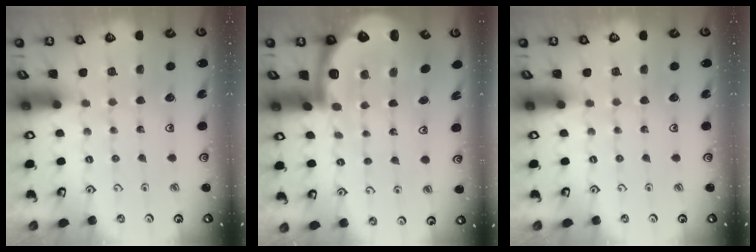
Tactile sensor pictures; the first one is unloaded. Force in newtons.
{"total": 7.6, "press": 7.4, "slide": 1.8}
{"total": 0.0}